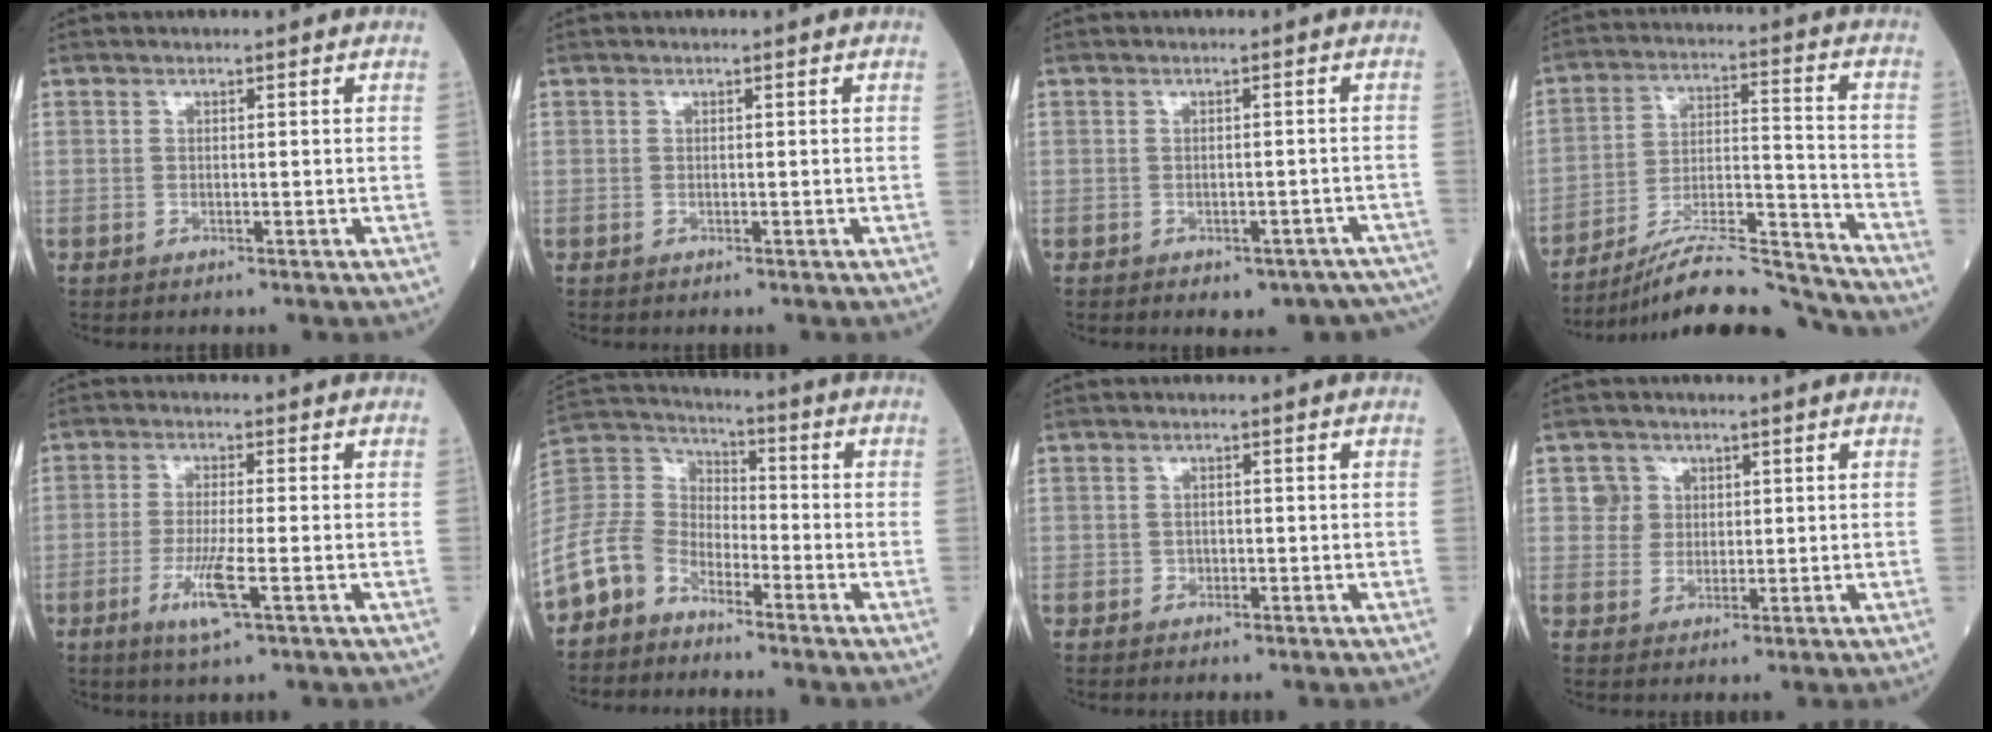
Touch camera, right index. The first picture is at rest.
{"total": 0.0}
{"total": 9.8, "force": [-7.8, 4.9, 3.5], "torque": [-0.029, 0.007, -0.083]}
{"total": 16.7, "force": [-15.7, 0.3, 5.6], "torque": [-0.105, 0.017, -0.263]}
{"total": 6.0, "force": [-2.3, 0.1, 5.5], "torque": [-0.111, -0.015, -0.042]}
{"total": 12.4, "force": [-8.7, 7.7, 4.2], "torque": [-0.114, 0.033, -0.176]}
{"total": 0.8, "force": [-0.2, 0.7, 0.1], "torque": [0.005, 0.003, -0.004]}
{"total": 3.5, "force": [1.3, 3.2, 0.1], "torque": [0.005, 0.005, 0.021]}